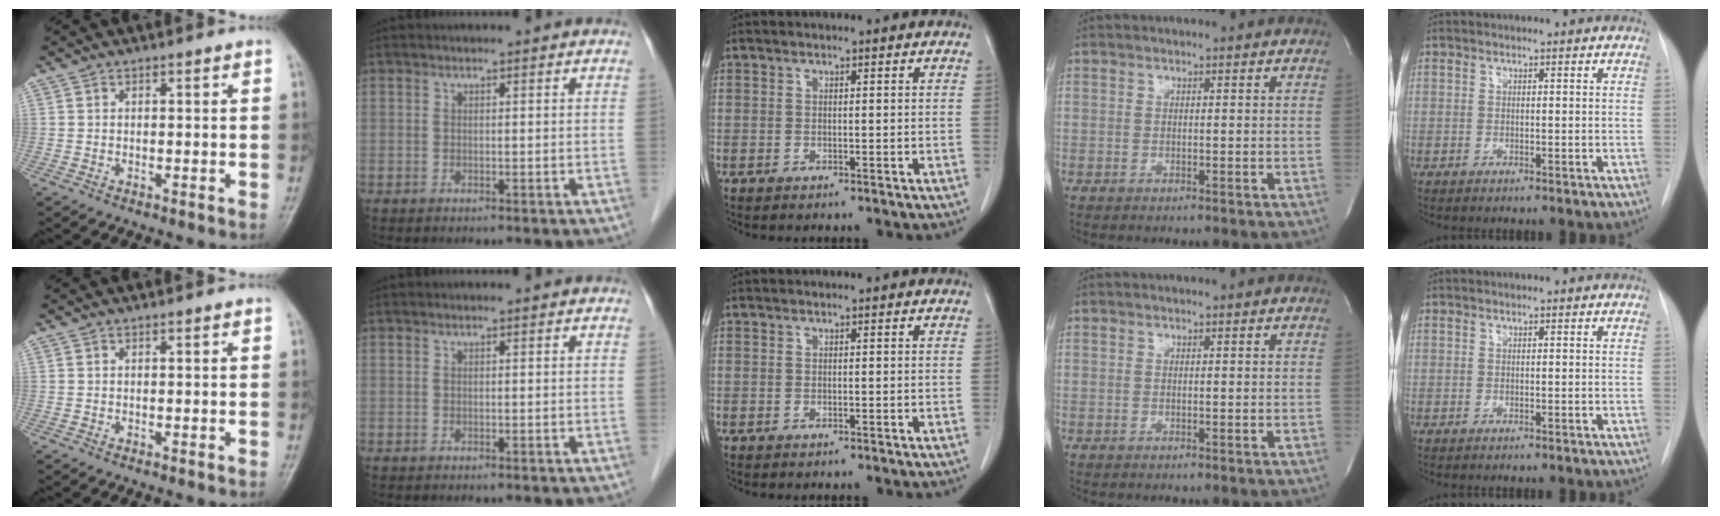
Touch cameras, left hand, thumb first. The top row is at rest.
{}